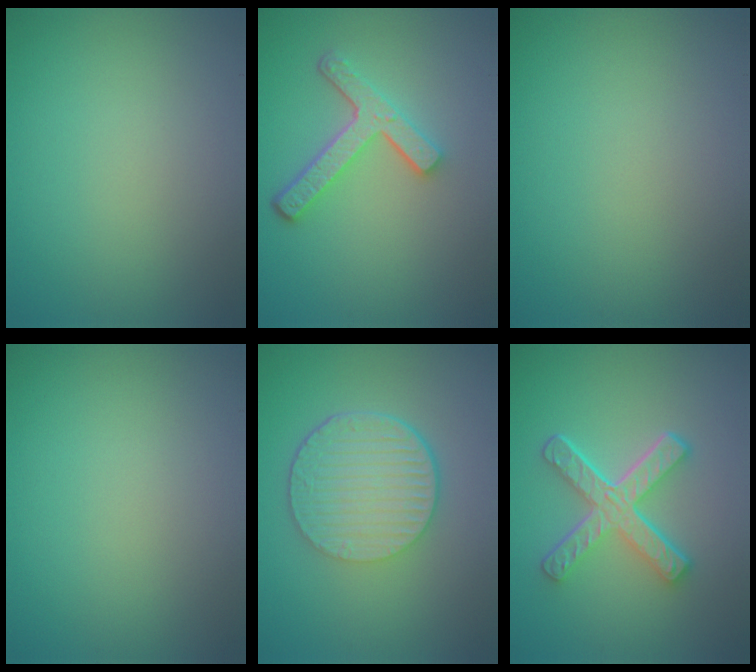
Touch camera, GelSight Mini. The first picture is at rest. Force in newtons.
{"total": 4.2, "press": 3.3, "slide": 2.7}
{"total": 0.0}
{"total": 0.0}
{"total": 6.7, "press": 4.5, "slide": 5.0}
{"total": 5.4, "press": 3.8, "slide": 3.8}